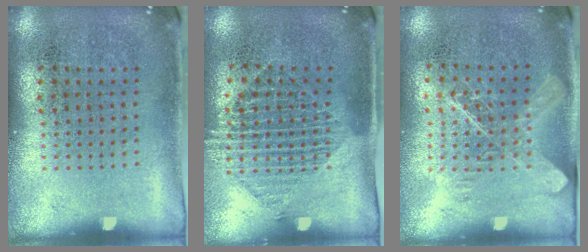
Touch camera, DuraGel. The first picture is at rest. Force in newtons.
{"total": 1.6, "press": 1.3, "slide": 0.9}
{"total": 1.5, "press": 1.3, "slide": 0.8}